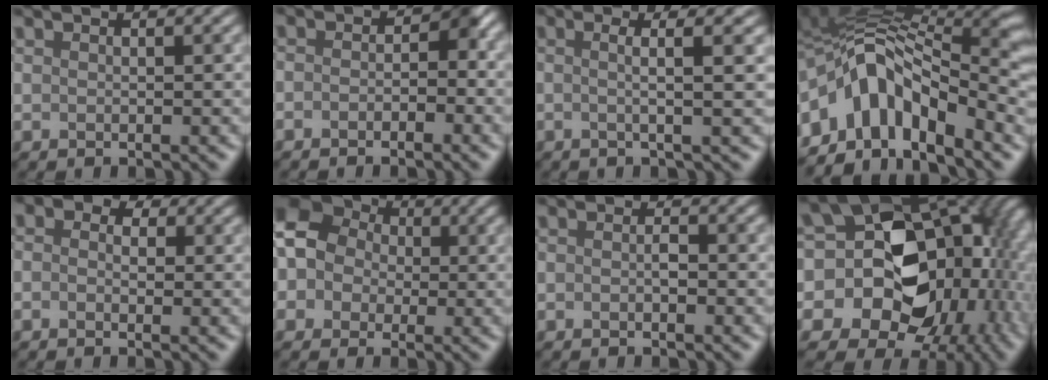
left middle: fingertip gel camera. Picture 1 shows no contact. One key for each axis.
{"total": 2.0, "fx": -1.9, "fy": -0.5, "fz": 0.0, "tx": -0.025, "ty": -0.001, "tz": -0.010}
{"total": 2.0, "fx": -0.2, "fy": -0.8, "fz": 1.8, "tx": -0.047, "ty": 0.000, "tz": 0.010}
{"total": 7.8, "fx": -3.1, "fy": 4.0, "fz": 5.9, "tx": -0.127, "ty": 0.012, "tz": -0.045}
{"total": 0.9, "fx": -0.2, "fy": 0.9, "fz": 0.1, "tx": -0.002, "ty": 0.007, "tz": -0.006}
{"total": 6.3, "fx": -0.5, "fy": 6.1, "fz": 1.1, "tx": -0.057, "ty": 0.027, "tz": -0.027}
{"total": 1.5, "fx": -0.8, "fy": -0.9, "fz": -0.8, "tx": -0.007, "ty": -0.001, "tz": 0.009}
{"total": 17.0, "fx": -3.2, "fy": 13.4, "fz": 10.0, "tx": -0.145, "ty": -0.013, "tz": -0.028}